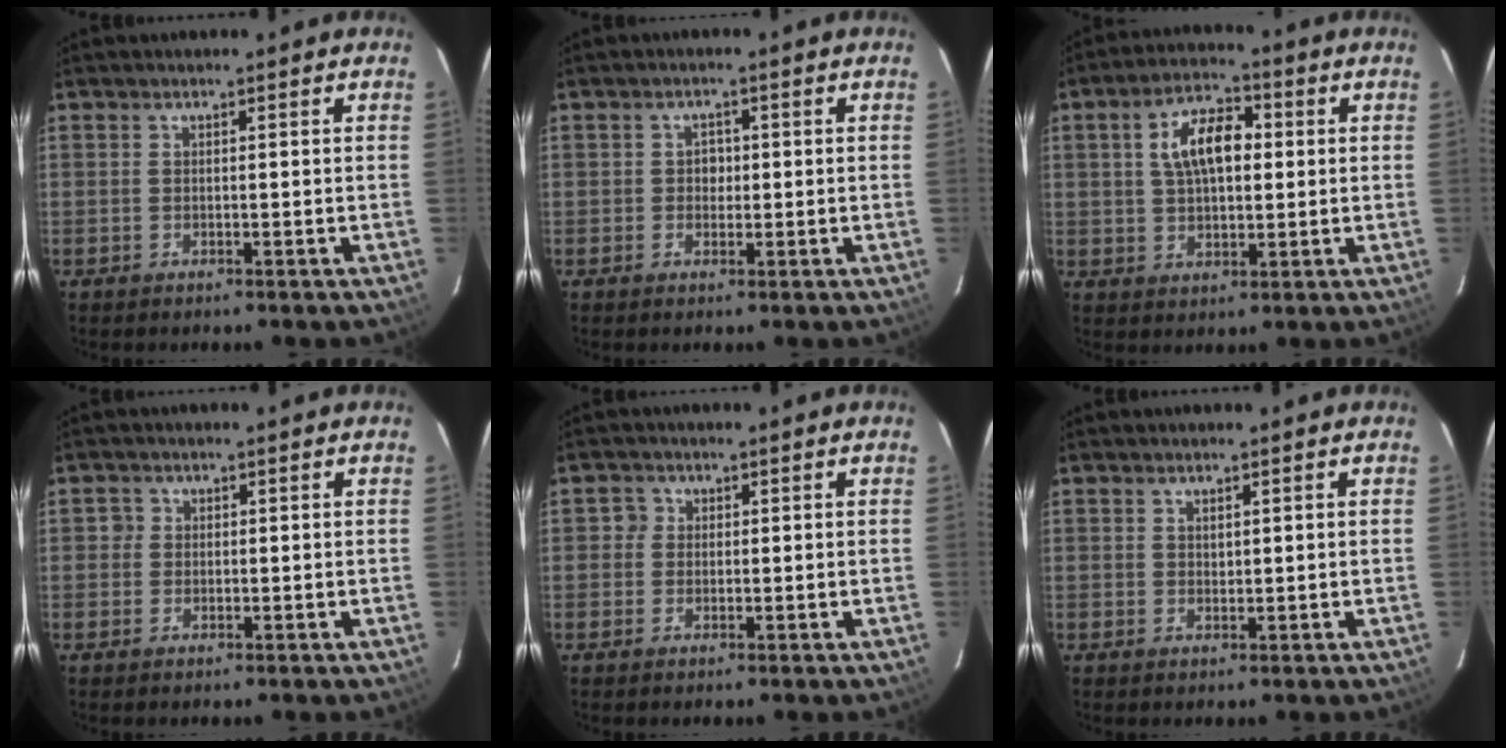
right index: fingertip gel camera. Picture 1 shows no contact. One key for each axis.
{"total": 2.0, "fx": -0.1, "fy": 1.8, "fz": 0.7, "tx": -0.008, "ty": 0.006, "tz": -0.003}
{"total": 9.5, "fx": 1.9, "fy": 5.1, "fz": 7.8, "tx": -0.140, "ty": 0.022, "tz": 0.033}
{"total": 1.6, "fx": -0.1, "fy": 1.6, "fz": 0.1, "tx": 0.000, "ty": 0.003, "tz": -0.005}
{"total": 2.0, "fx": 0.0, "fy": 2.0, "fz": 0.1, "tx": 0.003, "ty": 0.008, "tz": -0.004}
{"total": 1.0, "fx": 0.7, "fy": 0.6, "fz": 0.3, "tx": -0.003, "ty": 0.002, "tz": 0.014}